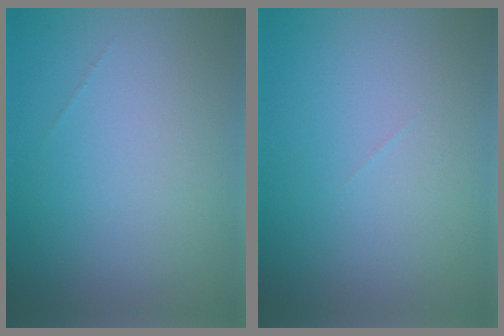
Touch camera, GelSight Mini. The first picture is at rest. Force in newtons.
{"total": 0.0}